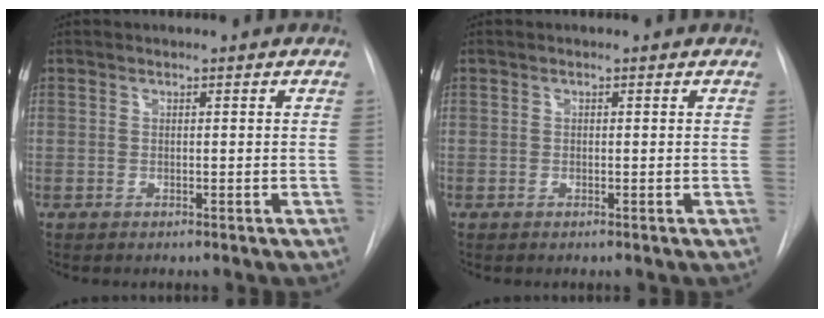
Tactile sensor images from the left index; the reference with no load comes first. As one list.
[{"total": 0.0}]